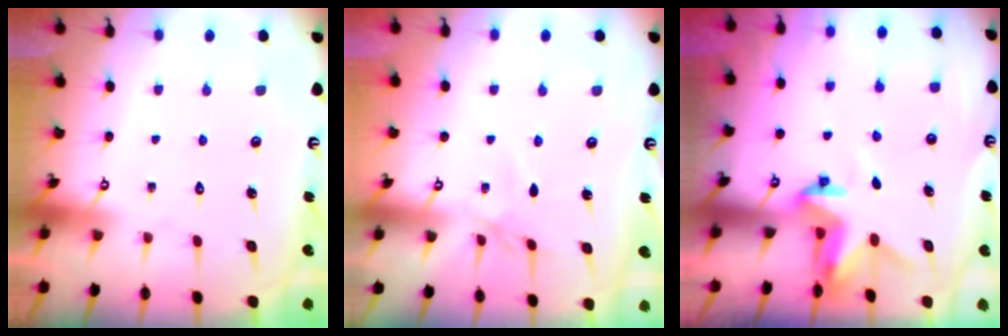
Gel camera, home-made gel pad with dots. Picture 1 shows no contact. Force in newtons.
{"total": 2.3, "press": 2.3, "slide": 0.5}
{"total": 3.5, "press": 3.5, "slide": 0.3}